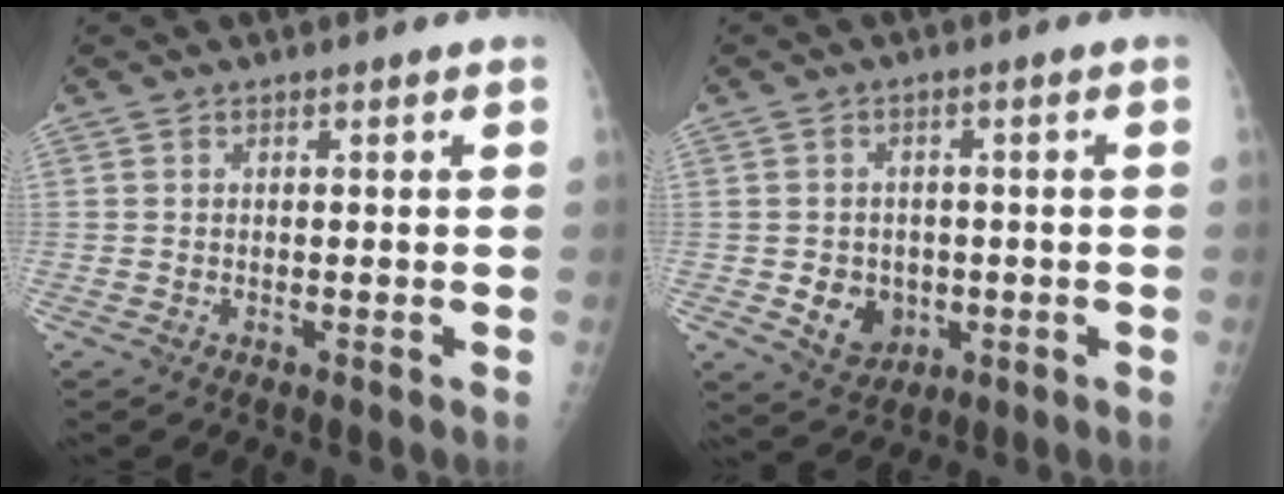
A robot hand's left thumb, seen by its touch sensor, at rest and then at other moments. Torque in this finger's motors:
{"motor_torque": [-0.37, 0.42, 0.31, -0.24, 0.00]}